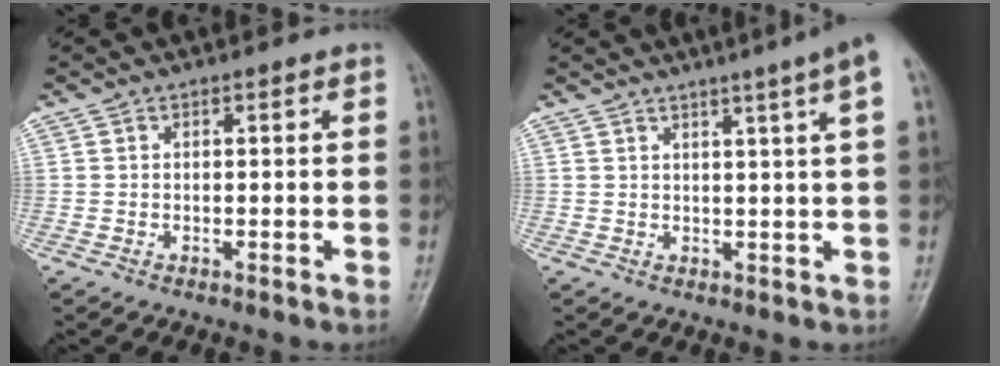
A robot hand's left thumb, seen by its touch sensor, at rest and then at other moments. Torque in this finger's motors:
{"motor_torque": [0.83, 0.72, 1.64, -1.12, 0.07]}